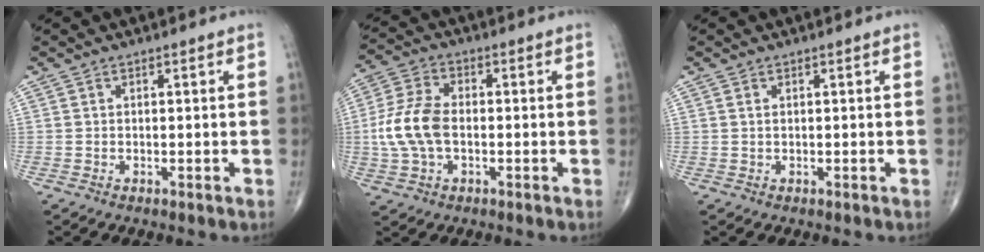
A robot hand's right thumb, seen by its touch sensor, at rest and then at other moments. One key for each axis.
{"total": 10.2, "fx": -1.0, "fy": 6.1, "fz": 8.1, "tx": -0.177, "ty": 0.018, "tz": -0.024}
{"total": 0.5, "fx": 0.3, "fy": 0.2, "fz": 0.4, "tx": -0.012, "ty": 0.004, "tz": 0.006}